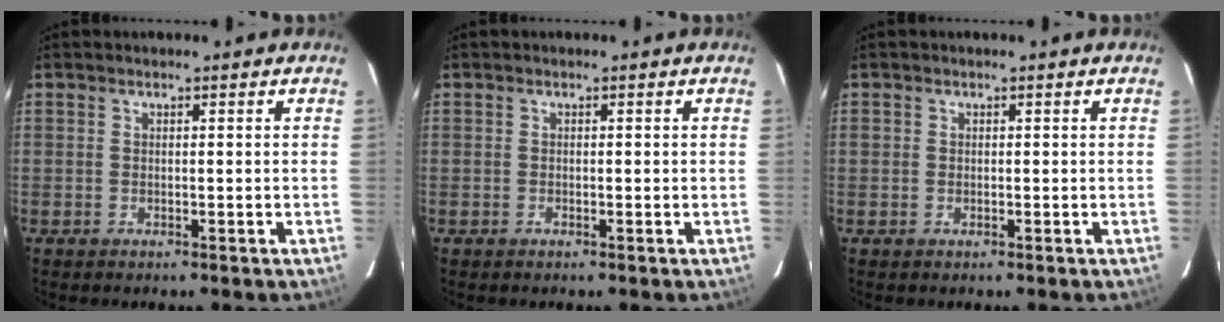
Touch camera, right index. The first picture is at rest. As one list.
[{"total": 0.6, "force": [-0.2, 0.3, 0.5], "torque": [-0.012, 0.000, -0.004]}, {"total": 0.6, "force": [0.0, 0.6, 0.3], "torque": [-0.006, 0.002, -0.001]}]